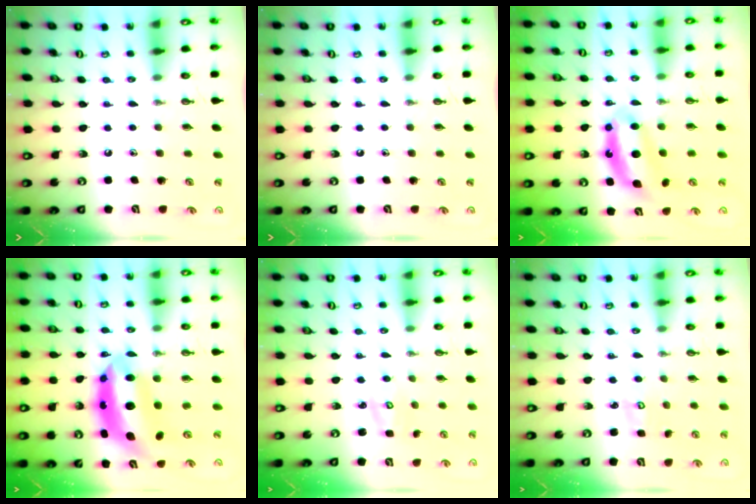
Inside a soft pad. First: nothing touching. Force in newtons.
{"total": 0.0}
{"total": 6.8, "press": 6.8, "slide": 0.6}
{"total": 9.4, "press": 9.4, "slide": 0.9}
{"total": 2.7, "press": 2.7, "slide": 0.3}
{"total": 2.5, "press": 2.4, "slide": 0.3}